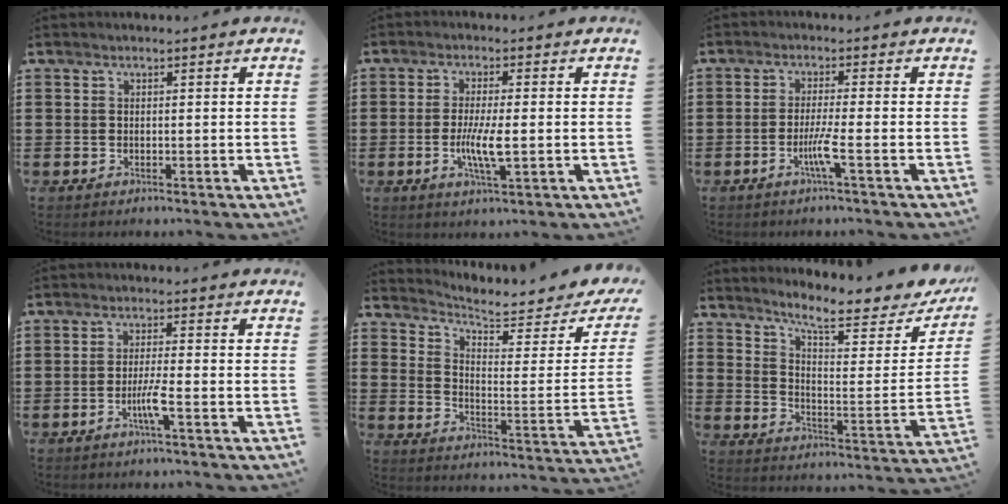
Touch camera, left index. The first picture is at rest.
{"total": 5.7, "force": [-0.8, 1.0, 5.5], "torque": [-0.108, -0.006, -0.020]}
{"total": 4.0, "force": [-1.8, -0.4, 3.5], "torque": [-0.067, -0.011, -0.038]}
{"total": 3.8, "force": [-1.7, 0.0, 3.4], "torque": [-0.065, -0.007, -0.035]}
{"total": 5.3, "force": [4.7, 0.7, 2.3], "torque": [-0.062, -0.036, 0.075]}
{"total": 8.8, "force": [7.3, 1.1, 4.8], "torque": [-0.096, -0.044, 0.120]}